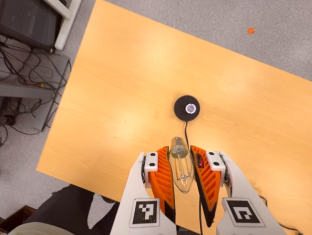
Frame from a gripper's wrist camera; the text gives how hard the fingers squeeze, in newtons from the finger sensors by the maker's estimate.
{"total": 20.6, "left": 22.3, "right": 18.9}